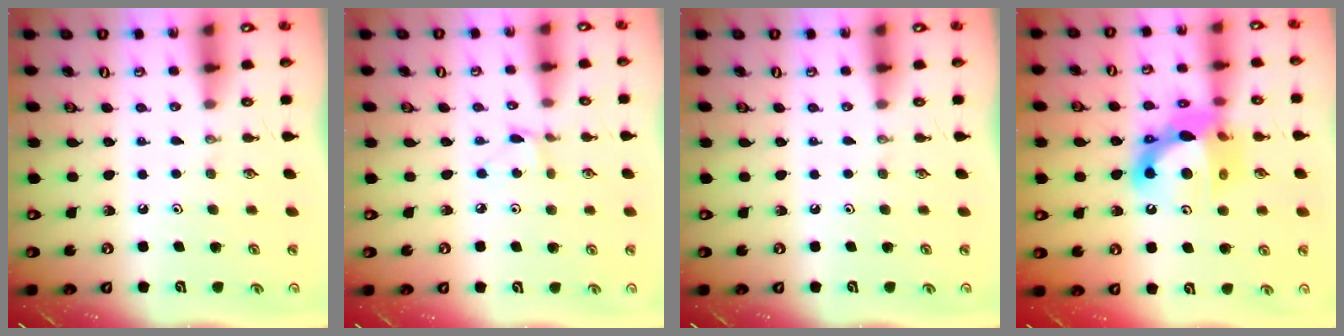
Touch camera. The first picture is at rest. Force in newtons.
{"total": 2.8, "press": 2.8, "slide": 0.4}
{"total": 0.0}
{"total": 14.9, "press": 14.8, "slide": 1.4}